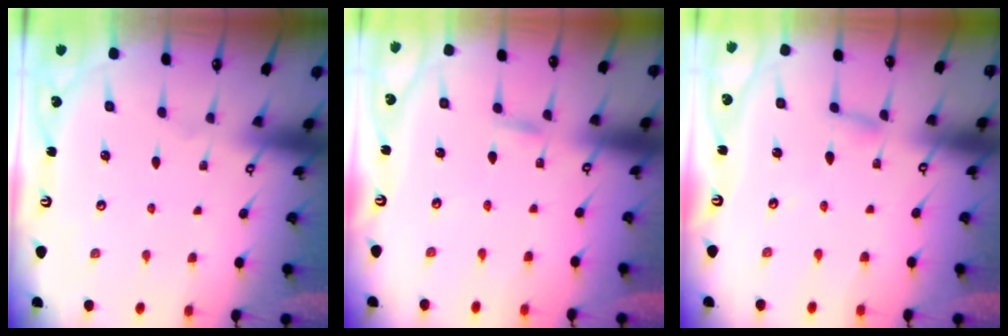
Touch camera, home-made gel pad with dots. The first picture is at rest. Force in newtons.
{"total": 1.4, "press": 1.4, "slide": 0.0}
{"total": 2.5, "press": 2.5, "slide": 0.2}